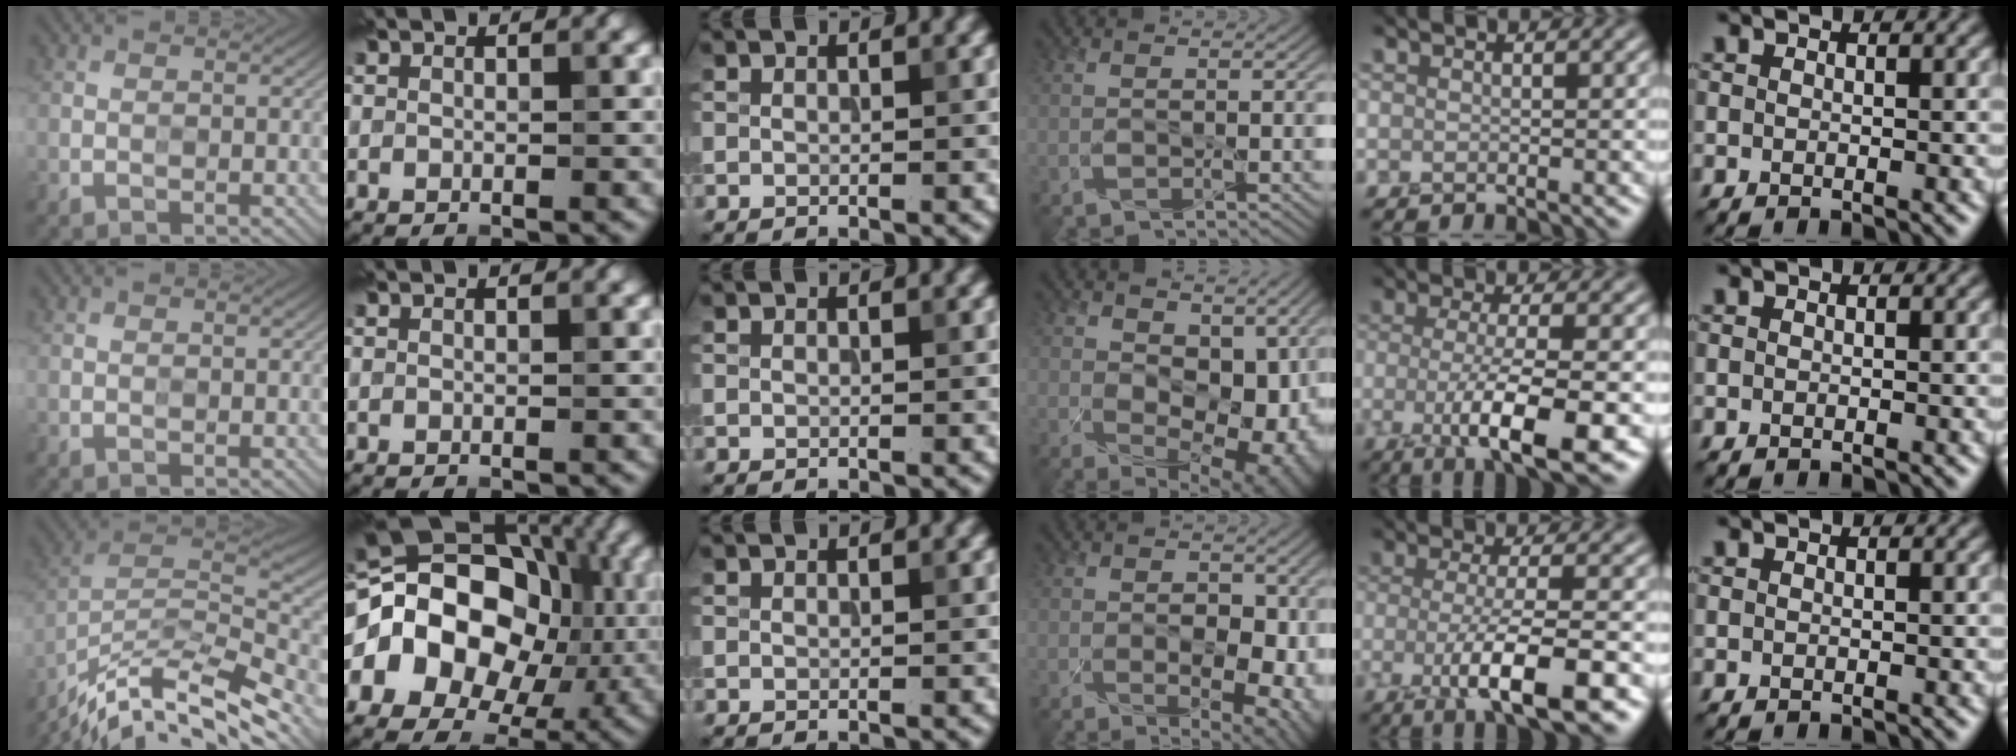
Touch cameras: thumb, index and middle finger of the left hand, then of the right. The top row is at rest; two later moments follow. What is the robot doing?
{"motion": "peel", "object": "sticker"}